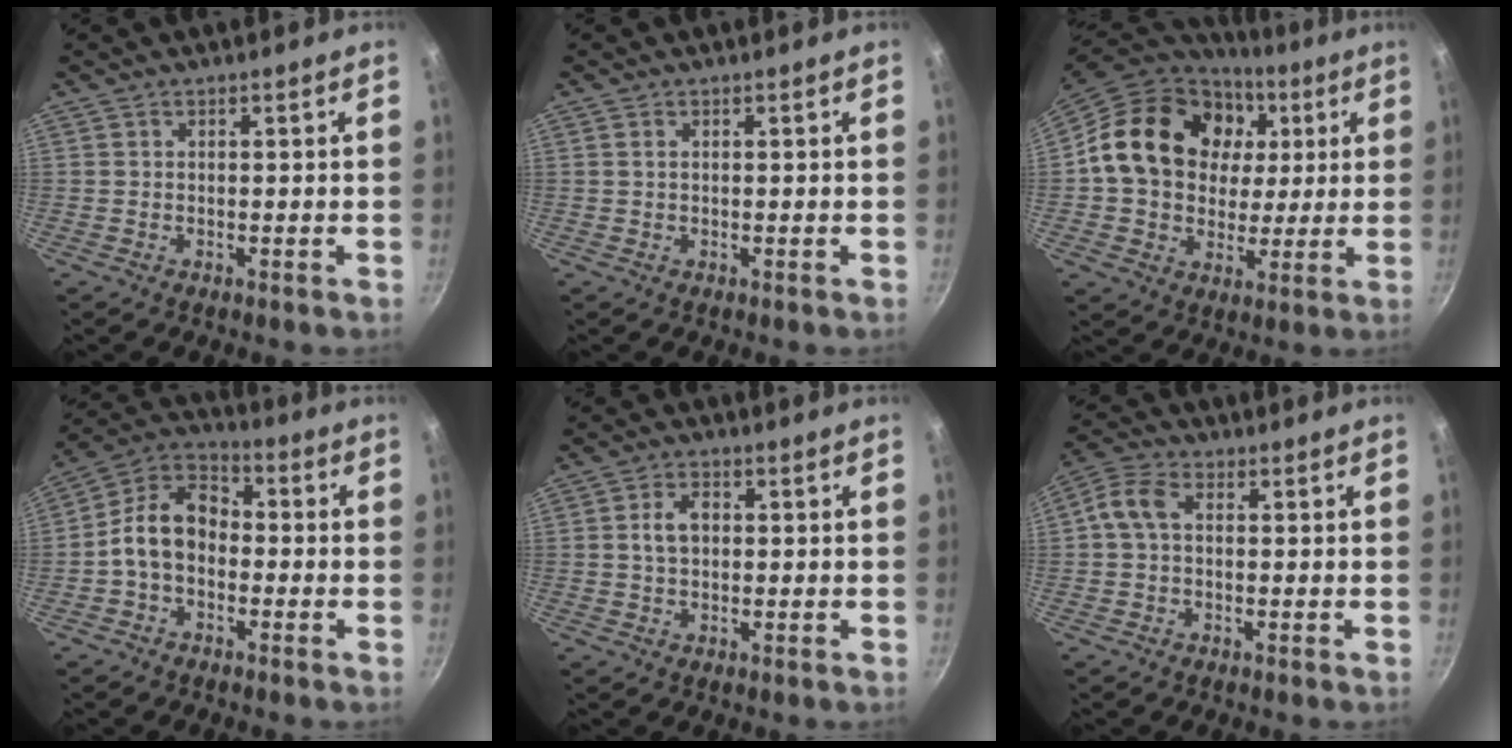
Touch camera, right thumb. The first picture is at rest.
{"total": 0.6, "force": [0.3, 0.3, 0.5], "torque": [-0.010, 0.001, 0.005]}
{"total": 22.2, "force": [4.9, 17.6, 12.7], "torque": [-0.204, 0.017, 0.079]}
{"total": 11.0, "force": [-1.8, 7.8, 7.5], "torque": [-0.108, 0.045, -0.056]}
{"total": 4.7, "force": [0.4, 3.3, 3.4], "torque": [-0.051, 0.011, 0.003]}
{"total": 5.9, "force": [0.3, 4.1, 4.2], "torque": [-0.091, 0.020, -0.007]}